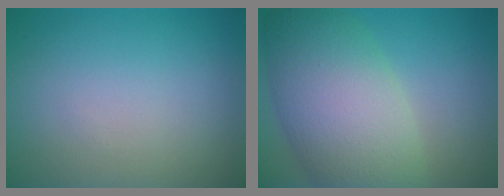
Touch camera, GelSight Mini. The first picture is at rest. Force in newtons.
{"total": 10.1, "press": 10.1, "slide": 0.7}